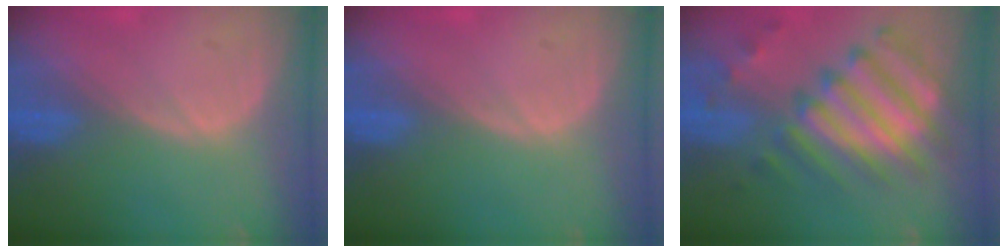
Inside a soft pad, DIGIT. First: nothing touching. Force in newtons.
{"total": 0.0}
{"total": 11.3, "press": 10.6, "slide": 3.9}